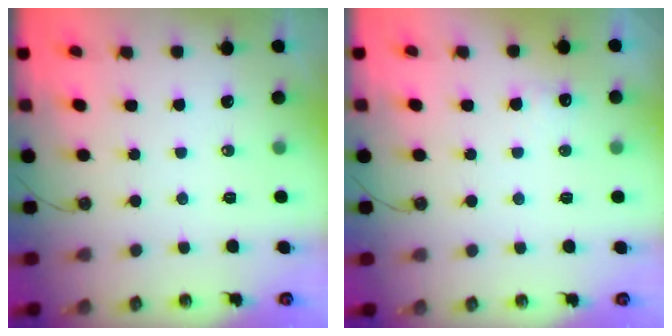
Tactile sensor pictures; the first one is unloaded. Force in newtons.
{"total": 4.6, "press": 4.4, "slide": 1.2}